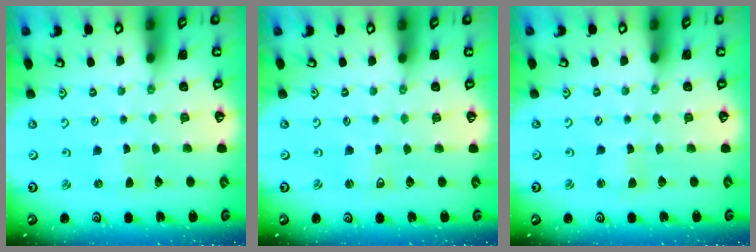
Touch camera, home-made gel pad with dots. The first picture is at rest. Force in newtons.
{"total": 1.4, "press": 1.4, "slide": 0.1}
{"total": 1.2, "press": 1.1, "slide": 0.3}